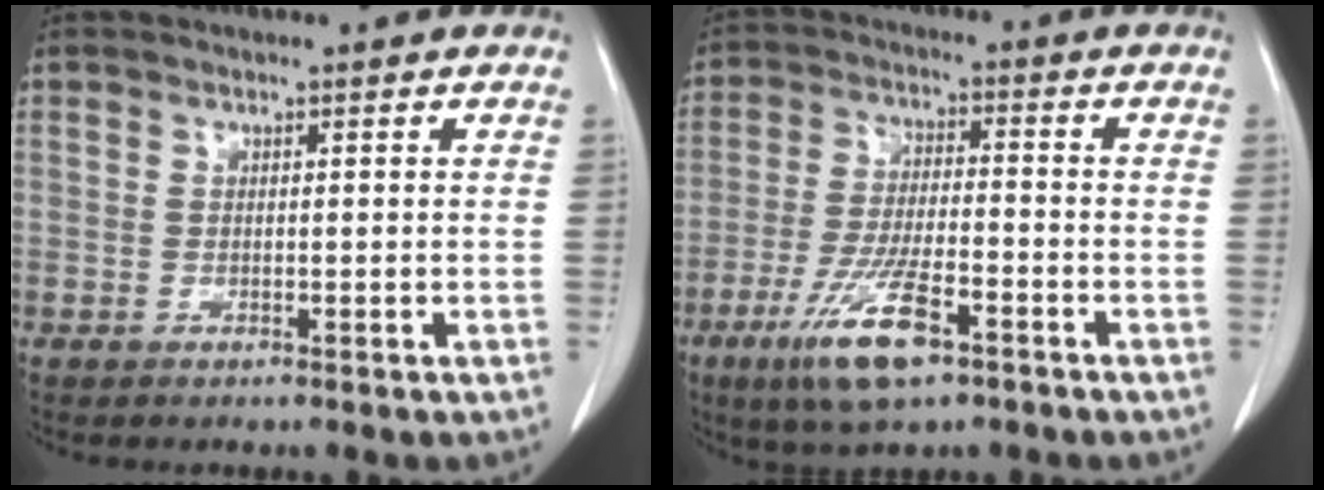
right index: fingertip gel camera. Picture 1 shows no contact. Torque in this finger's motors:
{"motor_torque": [1.41, -0.73, 0.35, 0.17]}